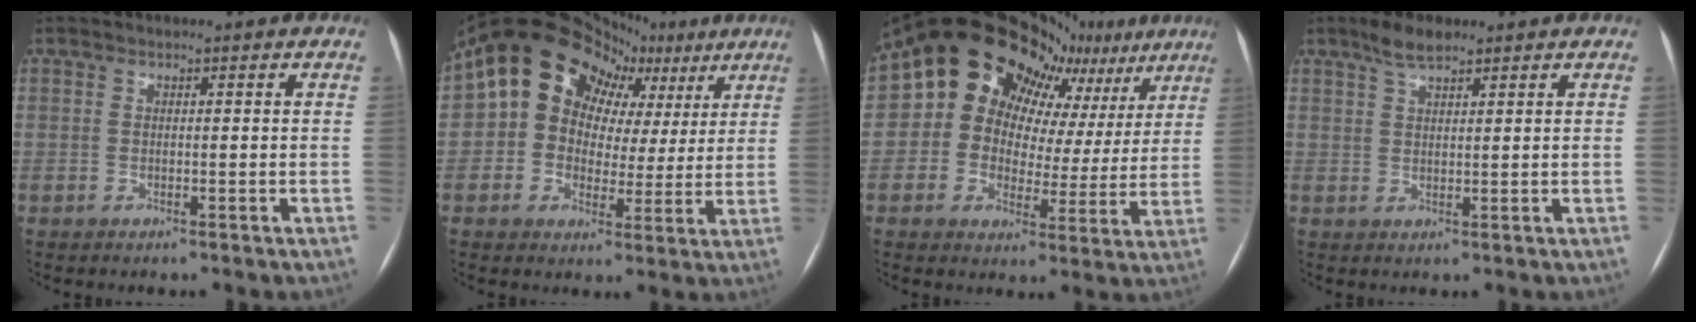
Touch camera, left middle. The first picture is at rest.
{"total": 15.7, "force": [6.8, 12.1, 7.3], "torque": [-0.089, 0.065, 0.095]}
{"total": 17.7, "force": [11.9, 9.9, 8.7], "torque": [-0.116, 0.039, 0.136]}
{"total": 3.4, "force": [2.6, 0.7, 2.0], "torque": [-0.045, 0.008, 0.053]}